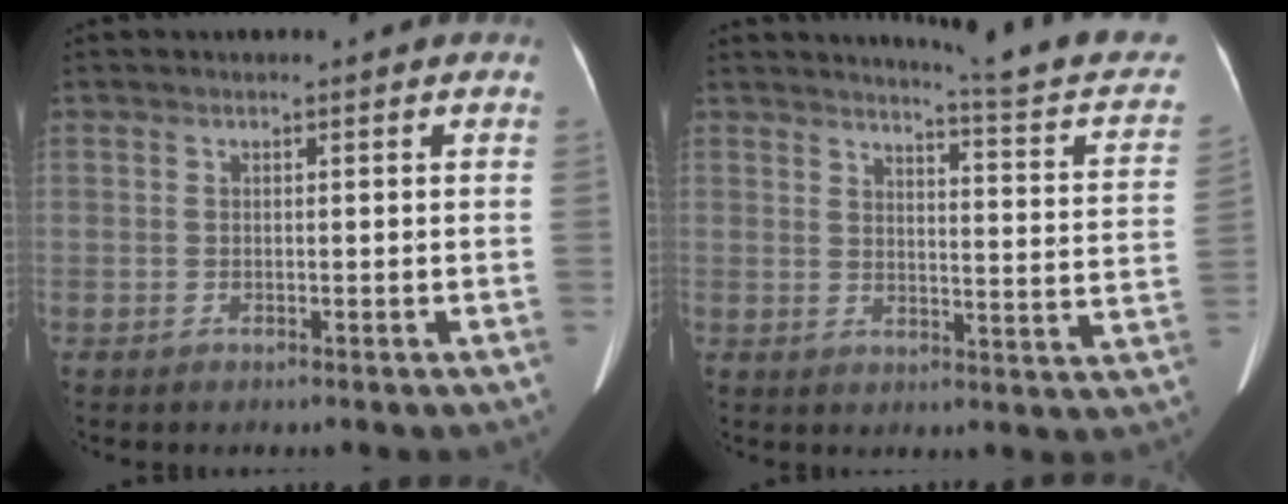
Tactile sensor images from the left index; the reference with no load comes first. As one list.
[{"total": 14.9, "force": [13.9, 0.3, 5.3], "torque": [-0.058, -0.069, 0.145]}]